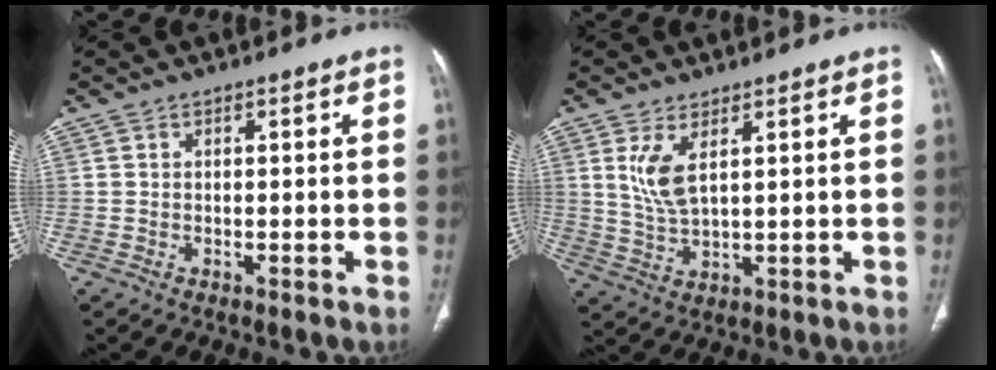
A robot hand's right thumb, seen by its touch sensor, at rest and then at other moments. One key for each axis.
{"total": 5.9, "fx": 2.3, "fy": 2.1, "fz": 5.0, "tx": -0.107, "ty": -0.018, "tz": 0.060}